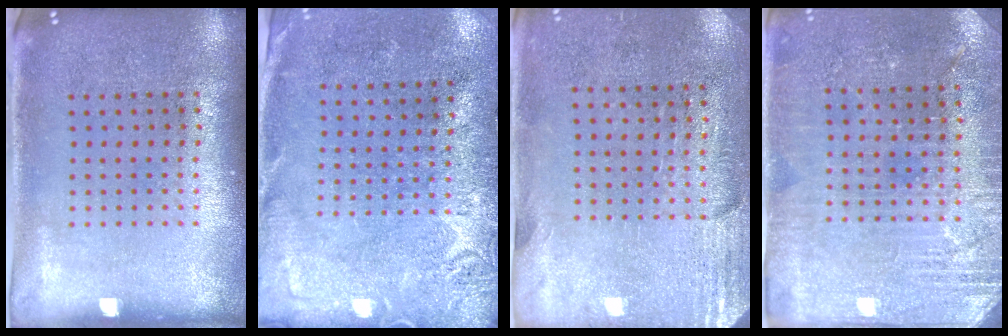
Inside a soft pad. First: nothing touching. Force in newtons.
{"total": 2.8, "press": 2.3, "slide": 1.5}
{"total": 2.7, "press": 2.4, "slide": 1.4}
{"total": 2.8, "press": 2.8, "slide": 0.5}